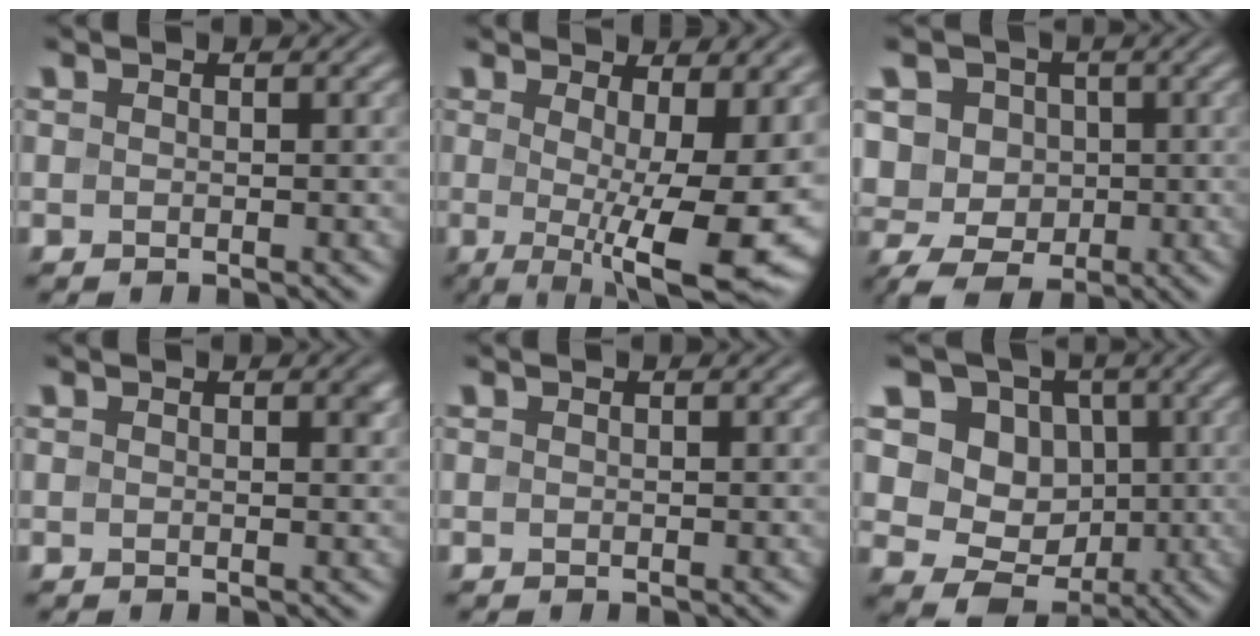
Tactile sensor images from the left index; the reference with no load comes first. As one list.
[{"total": 11.7, "force": [-0.6, 3.2, 11.2], "torque": [-0.143, -0.018, 0.000]}, {"total": 5.5, "force": [0.4, 4.8, 2.8], "torque": [-0.056, 0.020, -0.004]}, {"total": 0.8, "force": [0.3, 0.2, 0.7], "torque": [-0.008, -0.002, 0.004]}, {"total": 0.0}, {"total": 11.0, "force": [3.1, 9.2, 5.2], "torque": [-0.099, 0.019, 0.043]}]